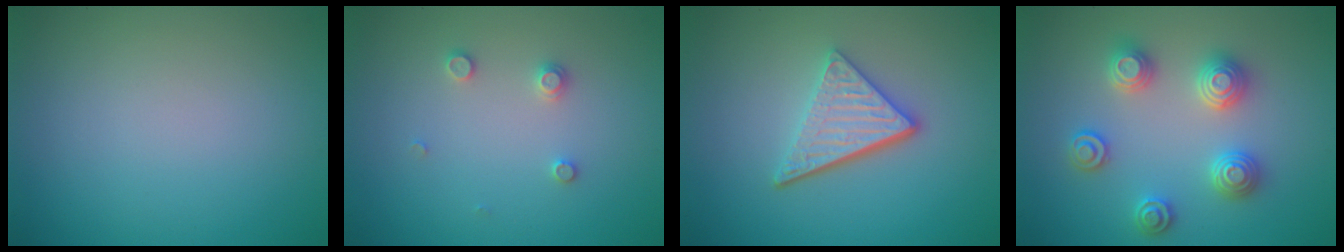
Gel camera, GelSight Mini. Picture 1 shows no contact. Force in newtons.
{"total": 1.3, "press": 1.3, "slide": 0.2}
{"total": 4.2, "press": 3.2, "slide": 2.7}
{"total": 3.5, "press": 3.5, "slide": 0.6}